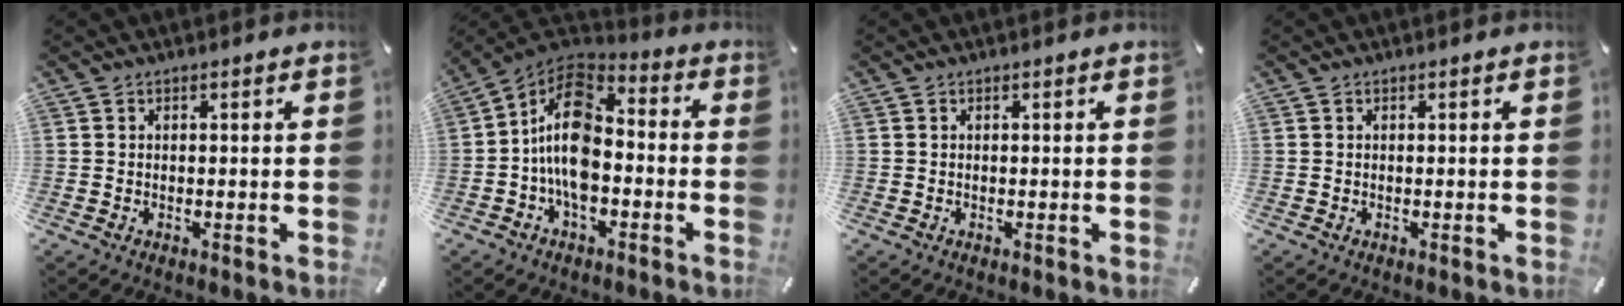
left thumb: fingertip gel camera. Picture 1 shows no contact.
{"total": 13.3, "force": [-3.1, 8.2, 10.0], "torque": [-0.213, 0.016, -0.063]}
{"total": 0.0}
{"total": 0.0}